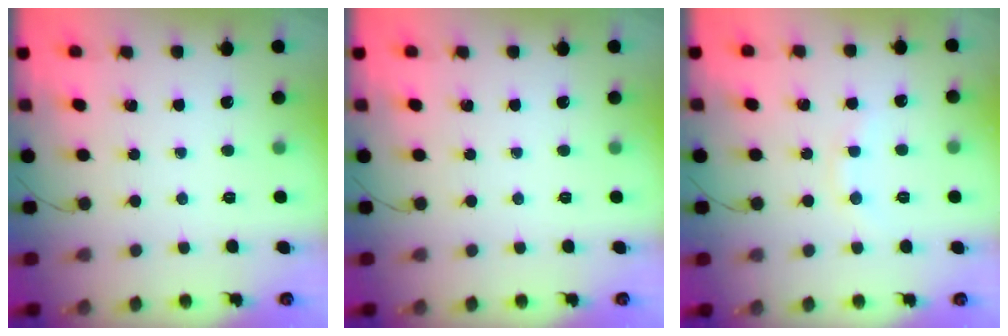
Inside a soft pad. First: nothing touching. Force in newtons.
{"total": 0.0}
{"total": 4.7, "press": 4.5, "slide": 1.4}